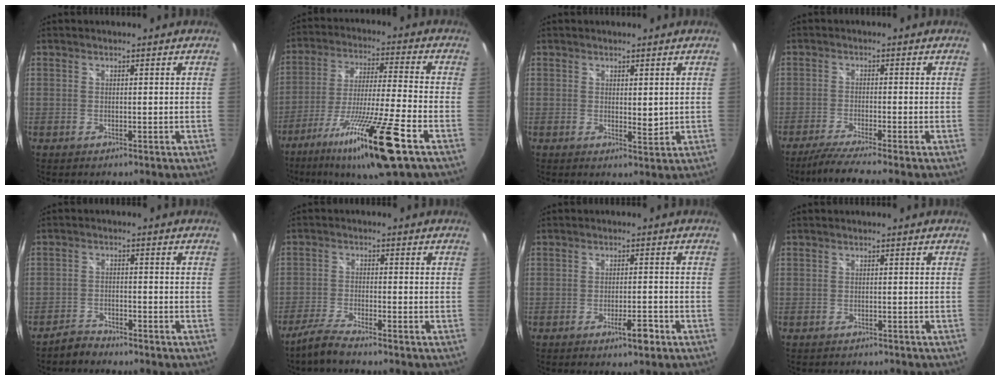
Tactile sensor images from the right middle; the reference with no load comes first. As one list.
[{"total": 18.2, "force": [-11.0, -0.2, 14.5], "torque": [-0.284, -0.043, -0.192]}, {"total": 2.0, "force": [0.6, 1.0, 1.7], "torque": [-0.023, -0.003, 0.009]}, {"total": 6.4, "force": [-5.4, -1.3, 3.1], "torque": [-0.076, -0.018, -0.095]}, {"total": 3.5, "force": [-3.3, 0.9, 0.5], "torque": [-0.022, 0.001, -0.061]}, {"total": 5.0, "force": [-4.3, 0.2, 2.4], "torque": [-0.067, -0.009, -0.087]}, {"total": 3.6, "force": [-2.2, 0.8, 2.6], "torque": [-0.048, -0.004, -0.033]}, {"total": 2.4, "force": [-2.2, 0.7, 0.6], "torque": [-0.014, -0.012, -0.030]}]